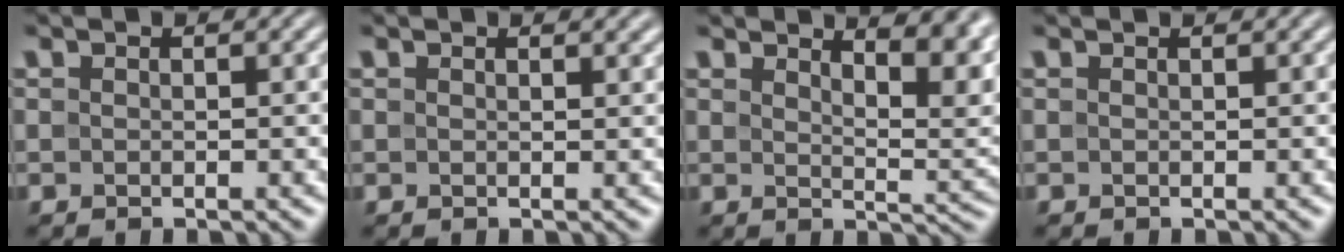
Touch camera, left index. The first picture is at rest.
{"total": 1.0, "force": [0.9, 0.2, 0.5], "torque": [-0.004, 0.001, 0.012]}
{"total": 8.1, "force": [5.6, 2.7, 5.3], "torque": [-0.045, 0.017, 0.067]}
{"total": 0.5, "force": [0.5, 0.1, 0.0], "torque": [0.002, 0.000, 0.007]}